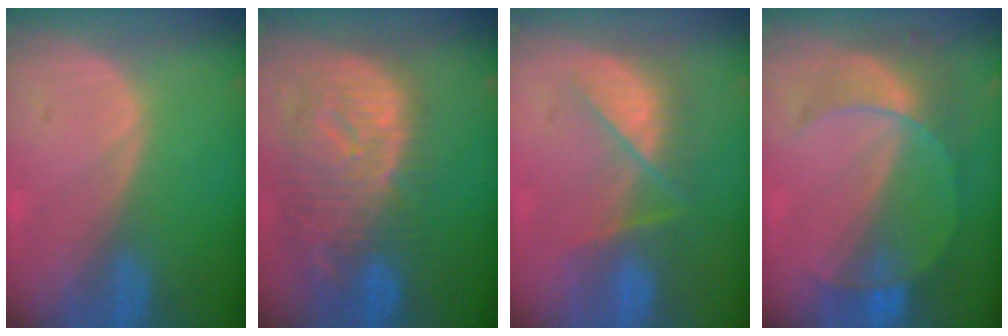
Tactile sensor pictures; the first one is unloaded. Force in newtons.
{"total": 12.5, "press": 10.8, "slide": 6.3}
{"total": 7.1, "press": 6.9, "slide": 1.2}
{"total": 7.6, "press": 6.7, "slide": 3.6}